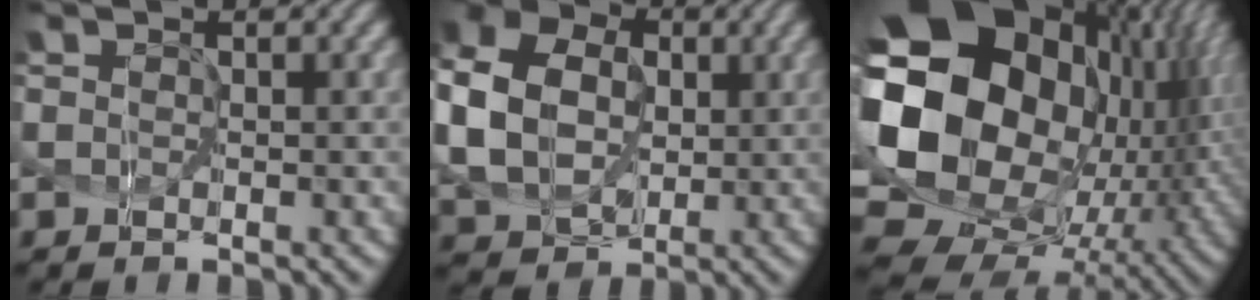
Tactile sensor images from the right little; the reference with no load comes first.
{"total": 11.0, "force": [0.8, 8.8, 6.6], "torque": [-0.173, 0.003, 0.016]}
{"total": 20.0, "force": [3.2, 14.4, 13.5], "torque": [-0.303, -0.031, 0.096]}